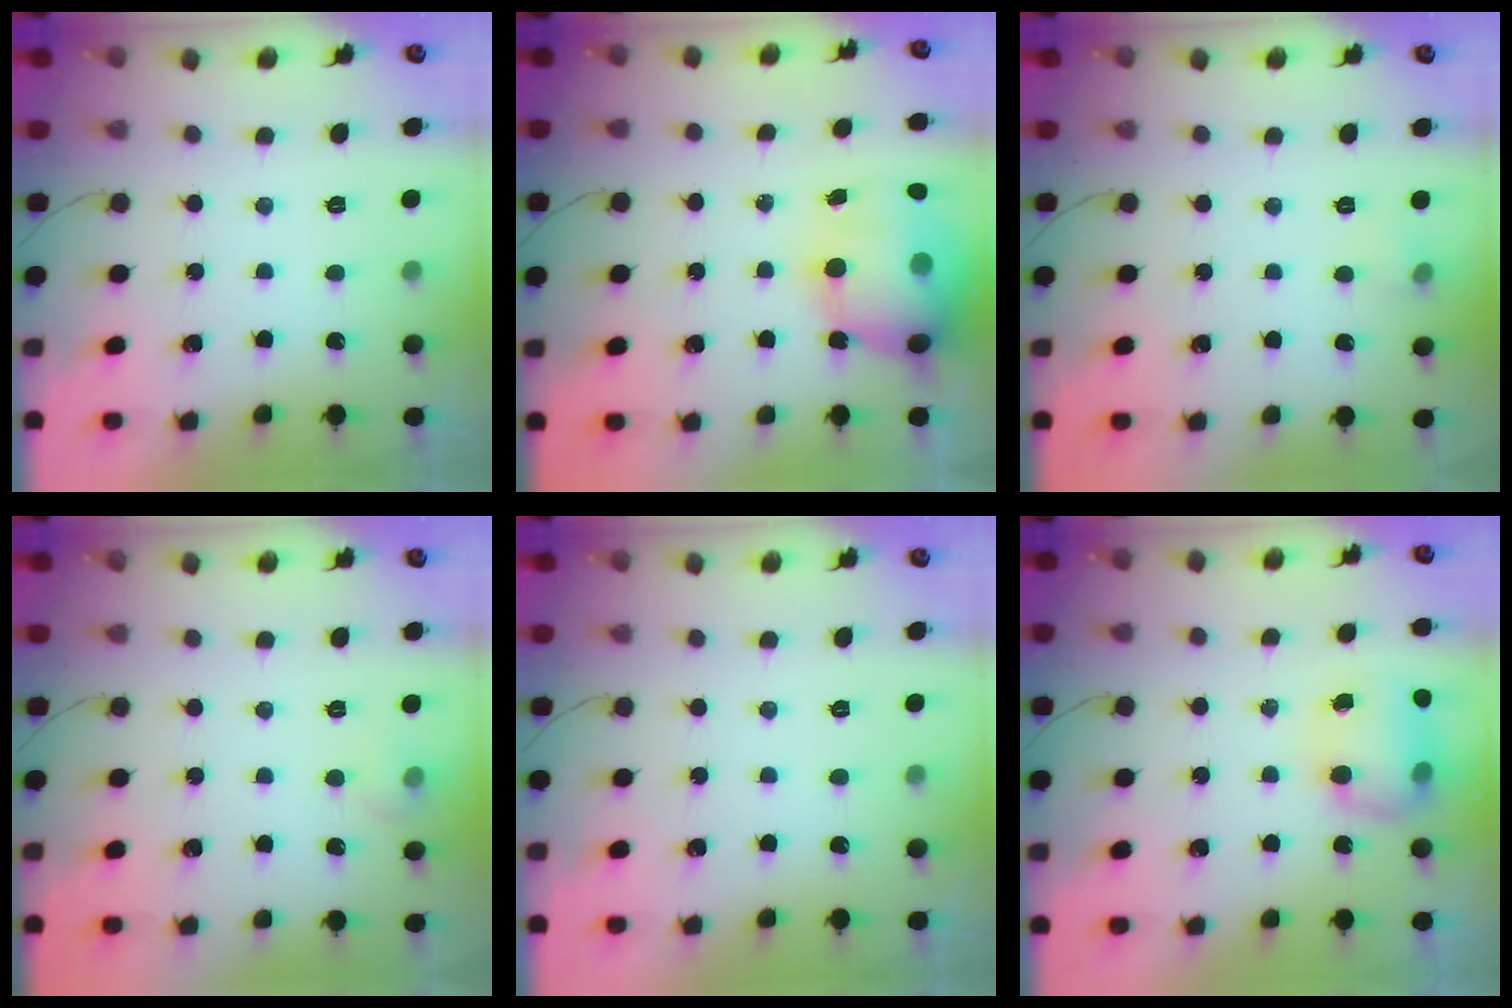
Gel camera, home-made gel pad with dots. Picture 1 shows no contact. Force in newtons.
{"total": 16.0, "press": 15.5, "slide": 3.9}
{"total": 3.9, "press": 3.8, "slide": 1.0}
{"total": 6.8, "press": 4.2, "slide": 5.3}
{"total": 0.0}
{"total": 7.8, "press": 7.8, "slide": 0.5}